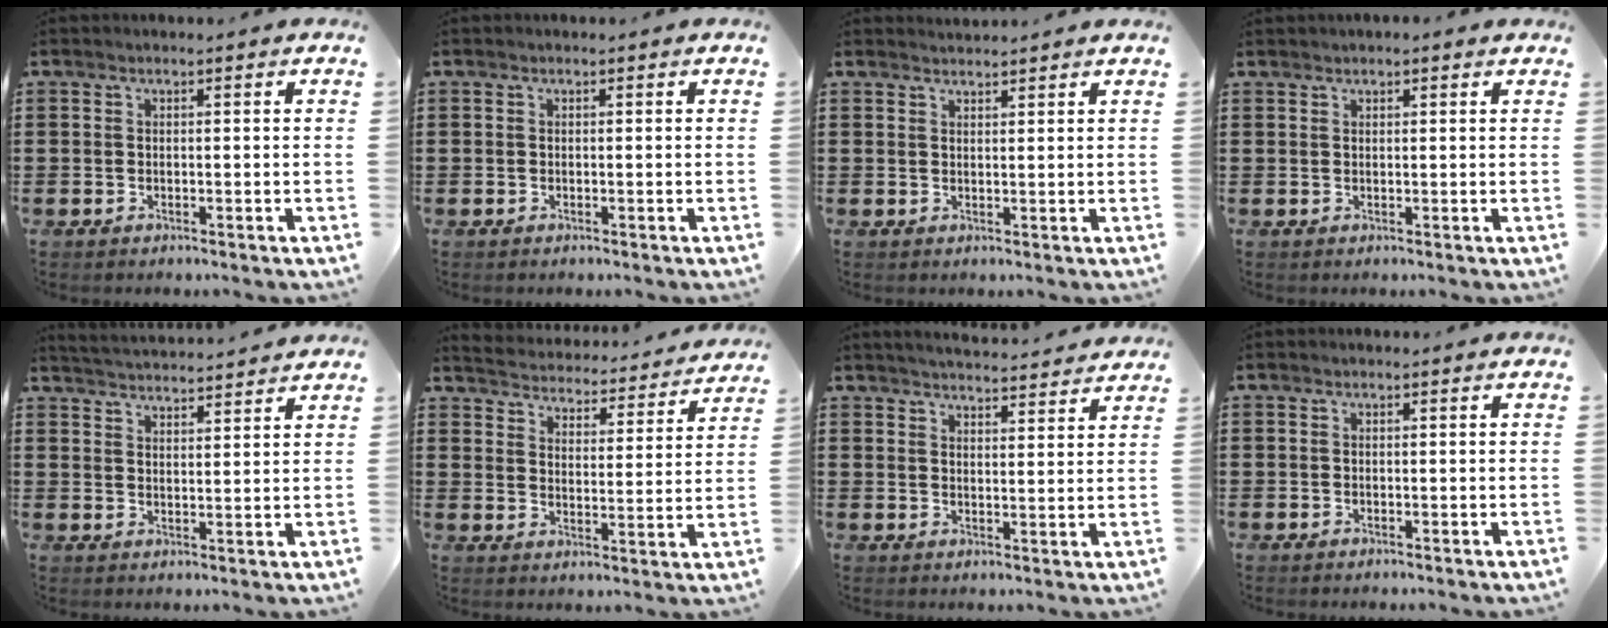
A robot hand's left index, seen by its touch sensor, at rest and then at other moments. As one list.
[{"total": 0.0}, {"total": 1.3, "force": [1.3, -0.1, 0.0], "torque": [-0.002, 0.000, 0.027]}, {"total": 0.8, "force": [0.8, 0.1, 0.3], "torque": [-0.007, 0.000, 0.015]}, {"total": 3.2, "force": [3.1, -0.6, 0.0], "torque": [-0.012, -0.020, 0.054]}, {"total": 4.0, "force": [3.9, -0.4, -0.3], "torque": [-0.020, -0.039, 0.062]}, {"total": 3.6, "force": [3.5, -0.5, 0.4], "torque": [-0.020, -0.023, 0.062]}, {"total": 0.0}]